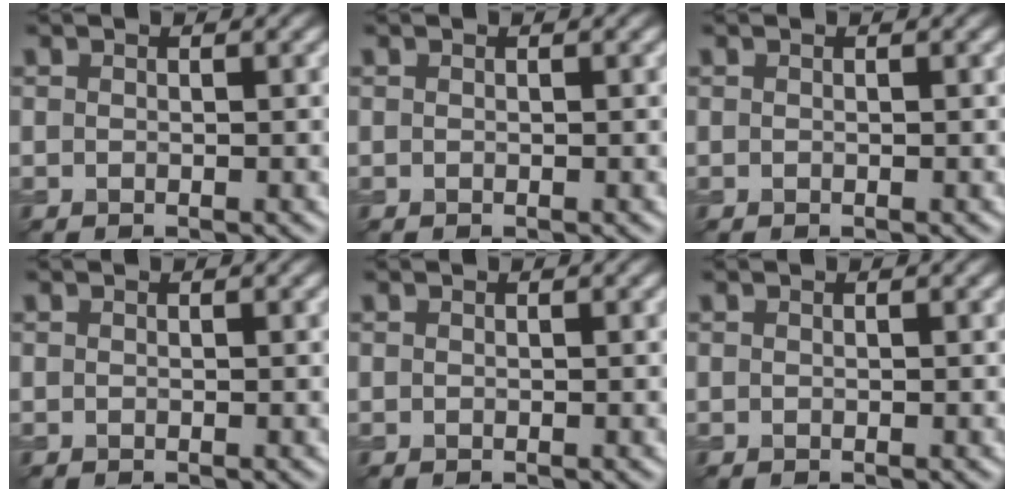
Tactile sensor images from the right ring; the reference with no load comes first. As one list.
[{"total": 0.0}, {"total": 0.0}, {"total": 0.0}, {"total": 0.0}, {"total": 0.0}]